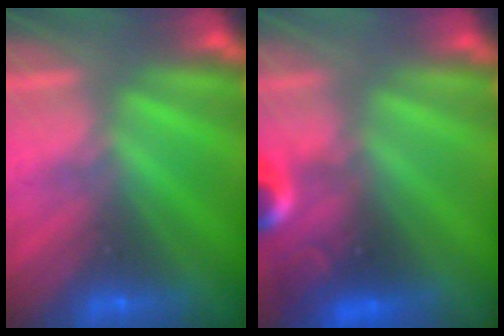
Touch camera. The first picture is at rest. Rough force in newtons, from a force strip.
{"total": 8.4}